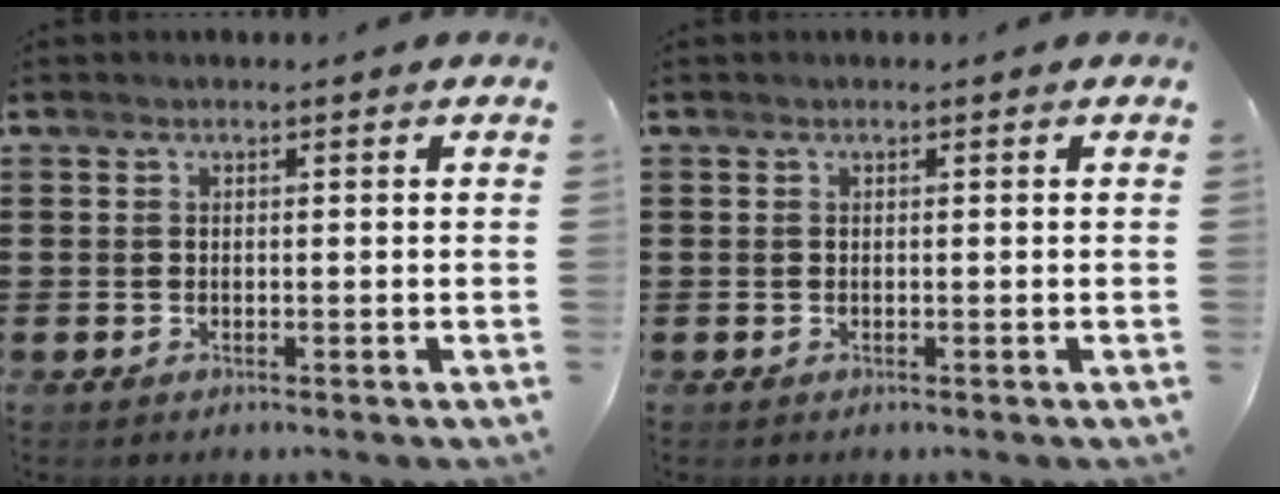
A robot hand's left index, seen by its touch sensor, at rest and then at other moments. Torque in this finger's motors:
{"motor_torque": [0.00, 0.00, 0.01, -0.01]}